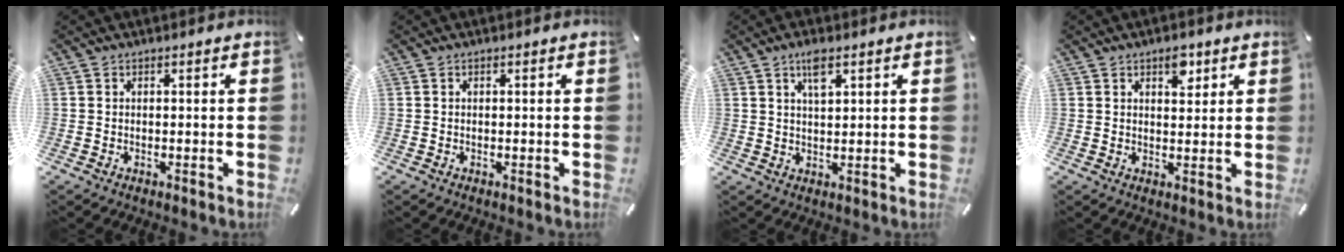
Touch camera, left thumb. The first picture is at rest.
{"total": 0.0}
{"total": 4.7, "force": [2.7, 1.6, 3.5], "torque": [-0.068, 0.001, 0.045]}
{"total": 4.3, "force": [2.5, 2.5, 2.5], "torque": [-0.015, -0.013, 0.037]}